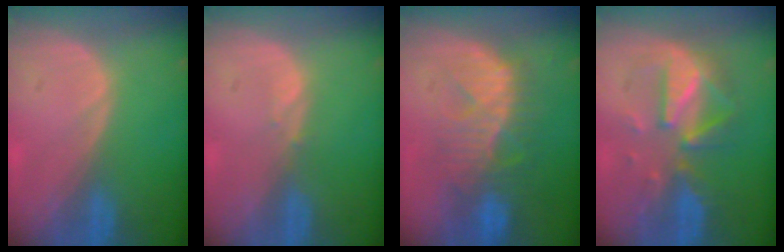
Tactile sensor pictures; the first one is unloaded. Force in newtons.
{"total": 0.6, "press": 0.6, "slide": 0.1}
{"total": 9.8, "press": 9.0, "slide": 3.9}
{"total": 8.0, "press": 8.0, "slide": 0.6}